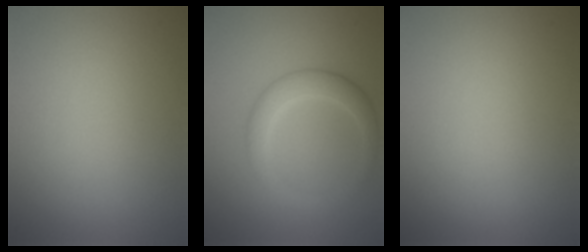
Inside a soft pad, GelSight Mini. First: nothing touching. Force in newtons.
{"total": 3.0, "press": 3.0, "slide": 0.1}
{"total": 0.0}